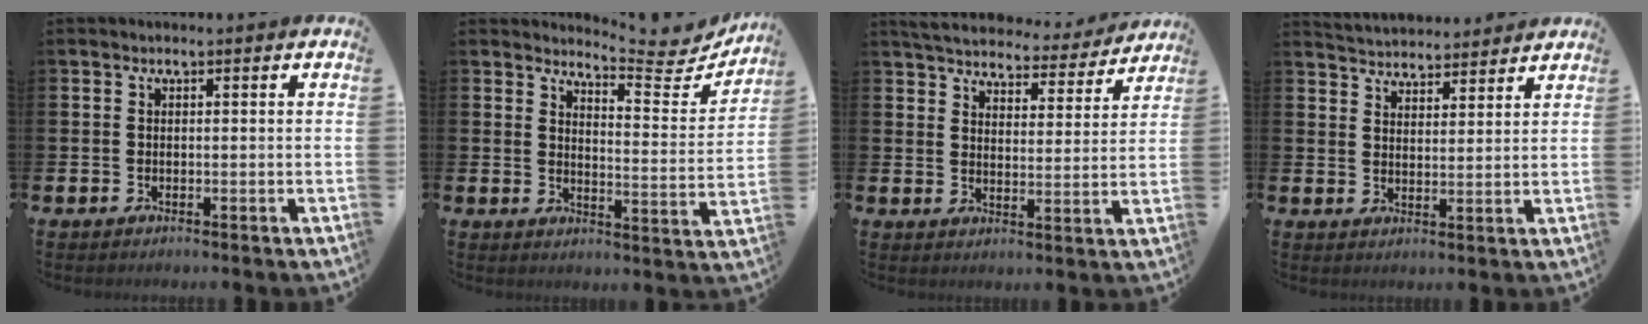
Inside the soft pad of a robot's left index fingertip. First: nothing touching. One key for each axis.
{"total": 5.6, "fx": 5.5, "fy": 0.6, "fz": 1.0, "tx": -0.019, "ty": -0.051, "tz": 0.089}
{"total": 5.2, "fx": 5.0, "fy": 1.2, "fz": 0.6, "tx": -0.029, "ty": -0.041, "tz": 0.083}
{"total": 4.4, "fx": 4.4, "fy": 0.7, "fz": -0.4, "tx": -0.015, "ty": -0.026, "tz": 0.081}